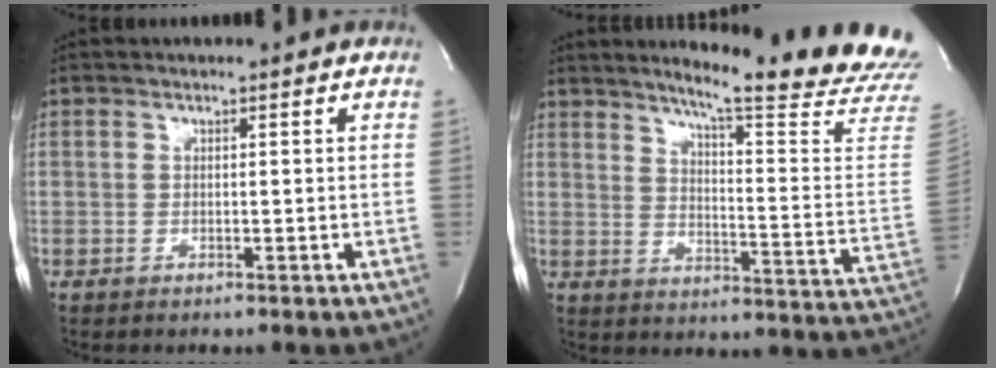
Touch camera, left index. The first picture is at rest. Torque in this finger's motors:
{"motor_torque": [-0.25, -0.26, 0.15, 0.04]}